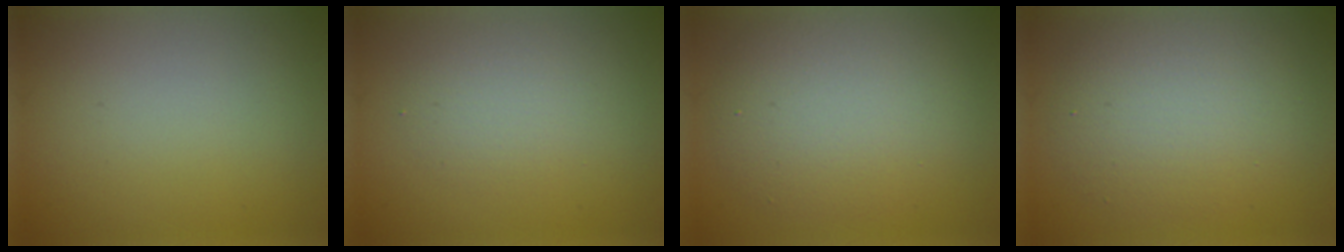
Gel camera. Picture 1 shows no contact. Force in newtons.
{"total": 2.3, "press": 2.3, "slide": 0.2}
{"total": 6.1, "press": 6.1, "slide": 0.4}
{"total": 5.7, "press": 5.7, "slide": 0.3}